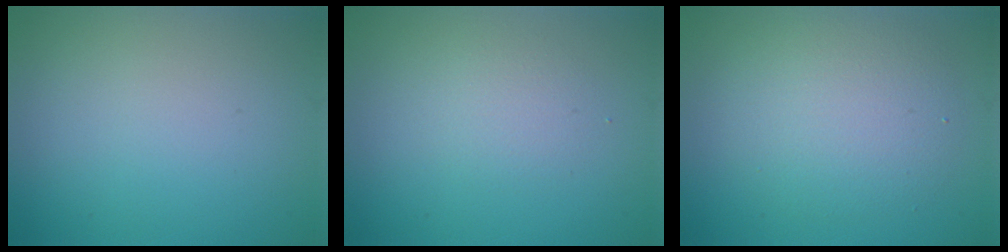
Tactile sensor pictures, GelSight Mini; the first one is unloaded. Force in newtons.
{"total": 1.6, "press": 1.6, "slide": 0.1}
{"total": 4.6, "press": 4.6, "slide": 0.1}